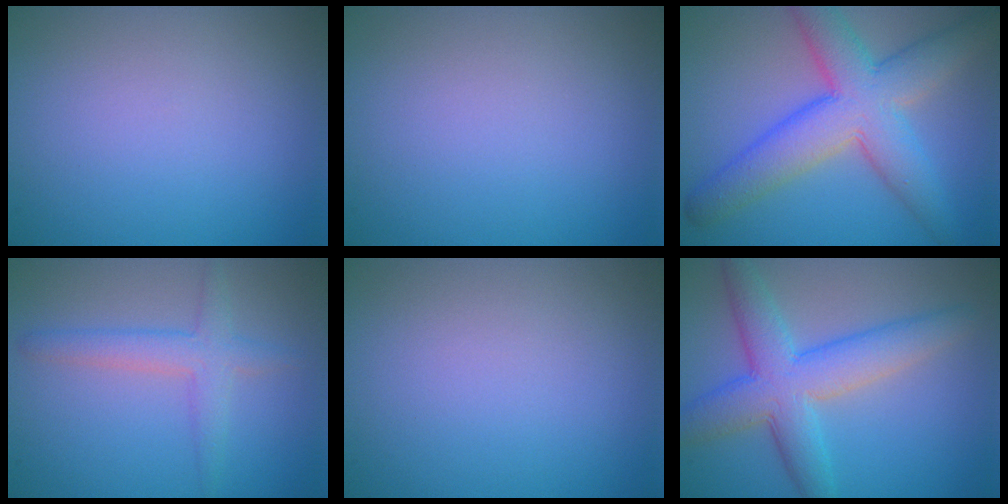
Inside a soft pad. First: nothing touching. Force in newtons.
{"total": 0.0}
{"total": 8.2, "press": 8.2, "slide": 0.2}
{"total": 2.9, "press": 2.9, "slide": 0.2}
{"total": 0.0}
{"total": 6.5, "press": 6.5, "slide": 0.2}